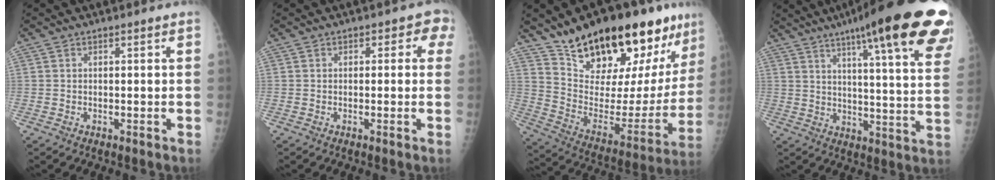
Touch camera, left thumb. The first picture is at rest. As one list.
[{"total": 3.3, "force": [0.7, 2.5, 2.1], "torque": [0.014, 0.007, -0.007]}, {"total": 27.9, "force": [18.8, 9.7, 18.2], "torque": [-0.240, -0.079, 0.298]}, {"total": 28.5, "force": [17.3, 4.7, 22.2], "torque": [-0.258, -0.039, 0.227]}]